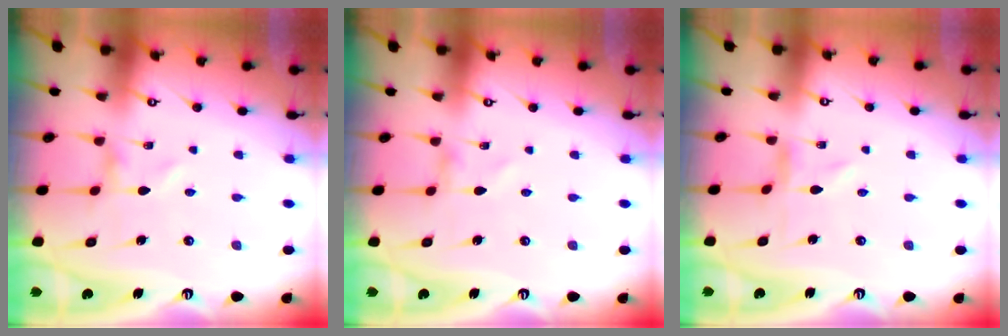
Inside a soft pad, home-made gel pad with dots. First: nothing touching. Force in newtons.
{"total": 0.0}
{"total": 0.0}